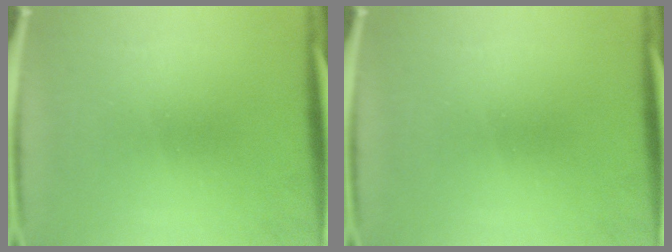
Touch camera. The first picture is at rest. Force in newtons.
{"total": 0.0}